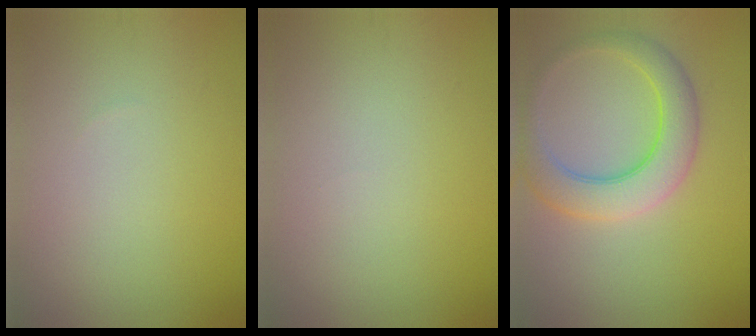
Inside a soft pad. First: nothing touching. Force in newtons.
{"total": 0.0}
{"total": 5.6, "press": 5.6, "slide": 0.2}